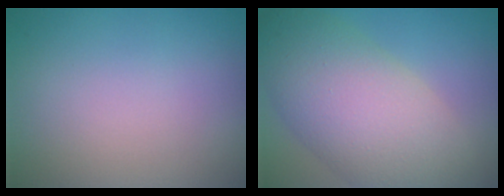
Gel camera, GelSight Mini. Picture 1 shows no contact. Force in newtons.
{"total": 9.9, "press": 9.9, "slide": 0.1}